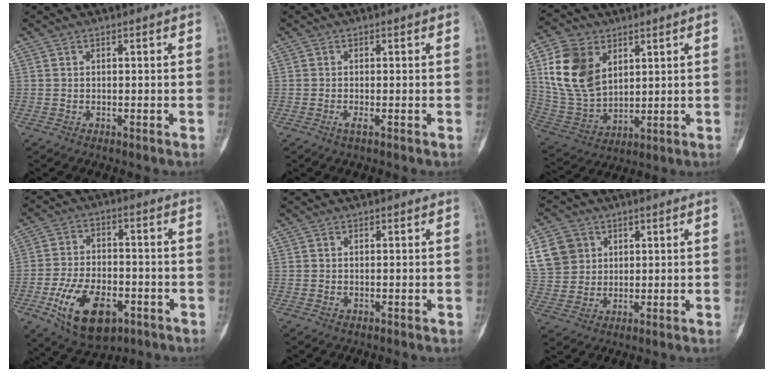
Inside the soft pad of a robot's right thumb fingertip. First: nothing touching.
{"total": 1.0, "force": [-0.5, 0.0, 0.9], "torque": [-0.025, -0.004, -0.012]}
{"total": 14.2, "force": [5.0, 9.7, 9.1], "torque": [-0.161, -0.017, 0.109]}
{"total": 15.5, "force": [-6.4, 8.8, 11.0], "torque": [-0.174, 0.019, -0.096]}
{"total": 0.5, "force": [-0.1, 0.4, 0.3], "torque": [-0.005, 0.001, 0.000]}
{"total": 11.0, "force": [3.9, 9.4, 4.1], "torque": [-0.072, 0.004, 0.082]}